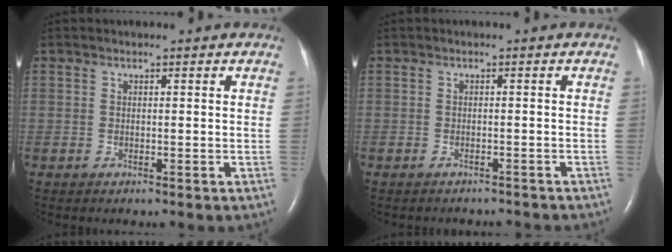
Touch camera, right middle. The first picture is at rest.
{"total": 4.1, "force": [-3.8, 1.2, 0.6], "torque": [-0.009, -0.004, -0.042]}